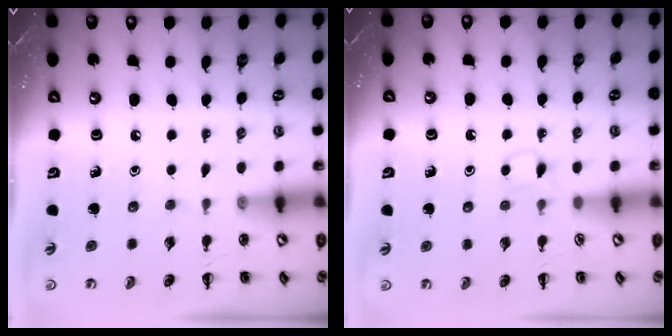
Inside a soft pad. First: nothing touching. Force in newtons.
{"total": 2.8, "press": 2.6, "slide": 1.2}